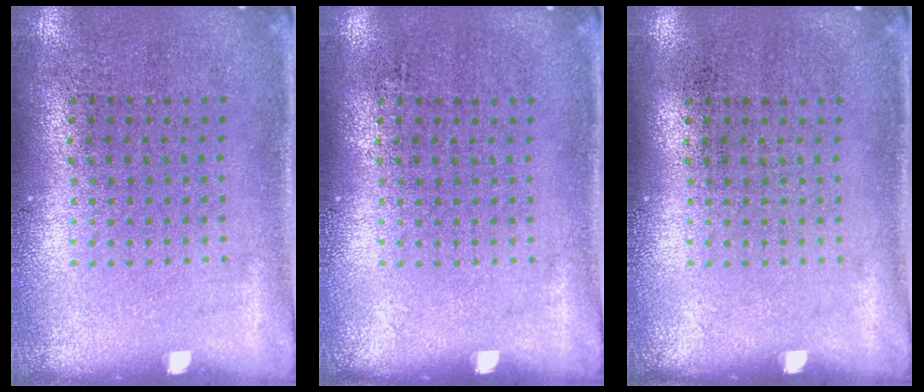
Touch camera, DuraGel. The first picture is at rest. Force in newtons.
{"total": 0.0}
{"total": 0.0}